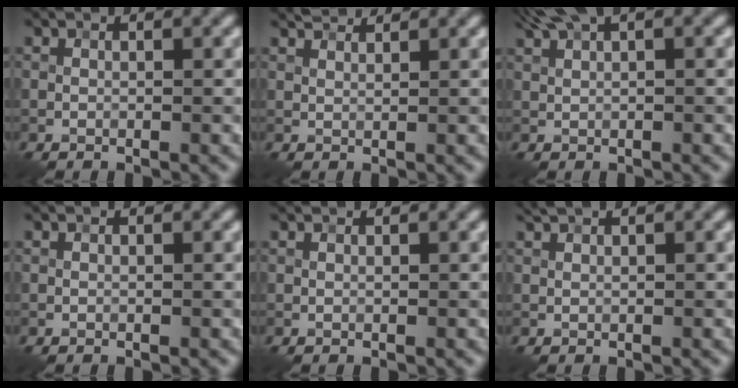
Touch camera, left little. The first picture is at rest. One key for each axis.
{"total": 2.1, "fx": 1.9, "fy": 0.4, "fz": 0.8, "tx": -0.022, "ty": -0.001, "tz": 0.029}
{"total": 2.8, "fx": 1.9, "fy": 0.6, "fz": 2.0, "tx": -0.045, "ty": 0.007, "tz": 0.039}
{"total": 0.0}
{"total": 0.6, "fx": 0.6, "fy": 0.0, "fz": 0.2, "tx": -0.009, "ty": -0.004, "tz": 0.003}
{"total": 0.7, "fx": 0.6, "fy": 0.1, "fz": 0.4, "tx": -0.010, "ty": -0.002, "tz": 0.012}